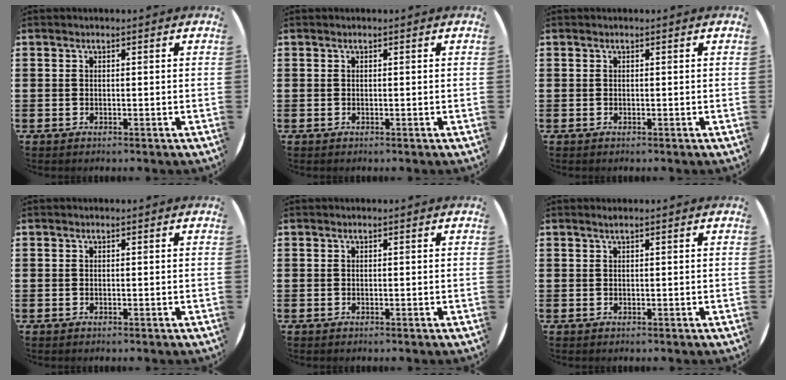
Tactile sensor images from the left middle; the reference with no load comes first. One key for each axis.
{"total": 0.0}
{"total": 0.0}
{"total": 0.0}
{"total": 0.0}
{"total": 0.6, "fx": 0.3, "fy": -0.1, "fz": 0.4, "tx": -0.005, "ty": -0.001, "tz": 0.007}